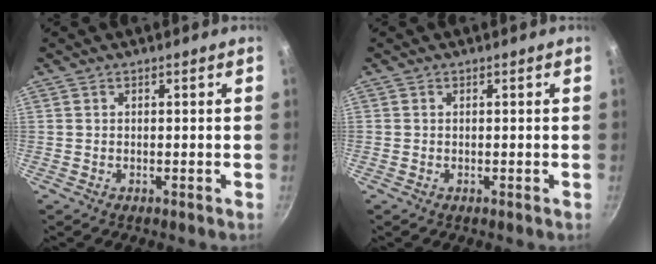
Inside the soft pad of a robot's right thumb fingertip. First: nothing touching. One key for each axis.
{"total": 0.0}